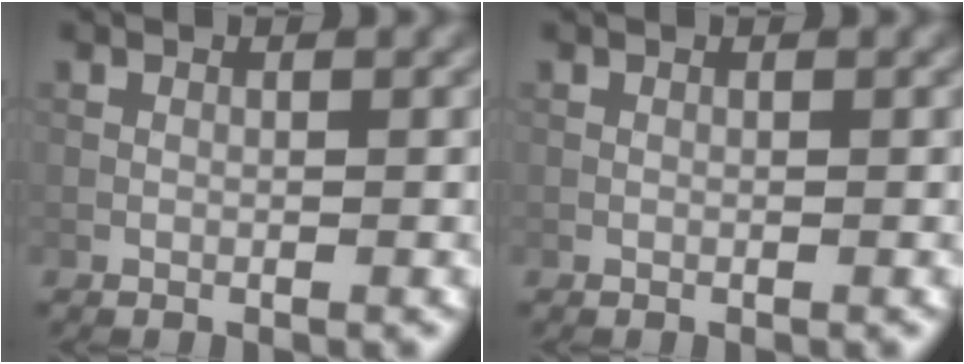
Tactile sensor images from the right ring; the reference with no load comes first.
{"total": 0.0}